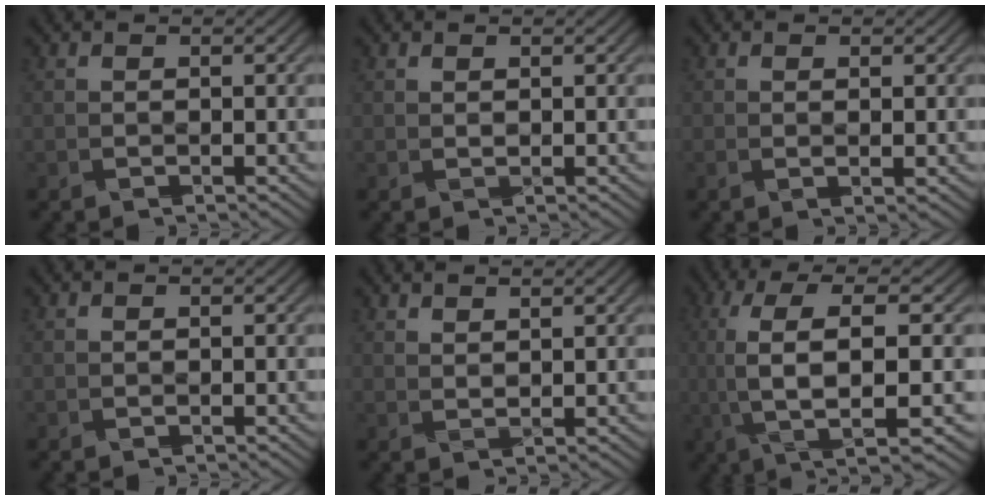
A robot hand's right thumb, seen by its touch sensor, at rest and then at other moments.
{"total": 0.7, "force": [0.4, 0.4, 0.3], "torque": [-0.009, -0.002, 0.009]}
{"total": 1.3, "force": [0.3, 0.3, 1.2], "torque": [-0.022, -0.002, 0.005]}
{"total": 0.0}
{"total": 1.7, "force": [1.5, 0.4, 0.8], "torque": [-0.016, -0.005, 0.035]}
{"total": 11.8, "force": [-0.2, 3.4, 11.3], "torque": [-0.197, 0.015, -0.001]}